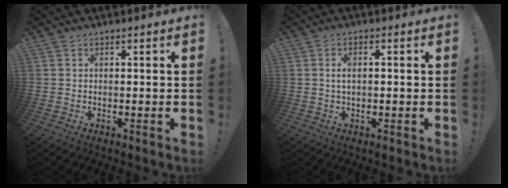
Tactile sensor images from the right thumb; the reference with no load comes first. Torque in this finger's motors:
{"motor_torque": [-0.20, 0.23, 0.02, 0.24, 0.13]}